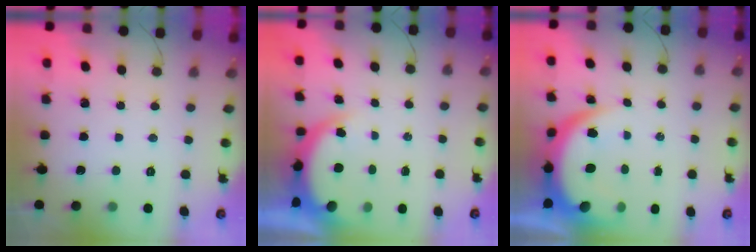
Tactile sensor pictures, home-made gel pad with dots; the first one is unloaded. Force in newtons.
{"total": 4.4, "press": 4.4, "slide": 0.1}
{"total": 9.1, "press": 9.1, "slide": 1.1}